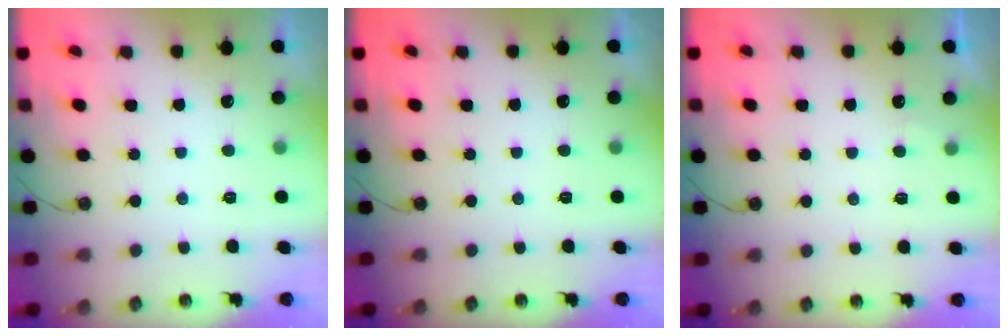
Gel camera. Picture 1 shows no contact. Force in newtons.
{"total": 0.0}
{"total": 2.8, "press": 2.8, "slide": 0.3}